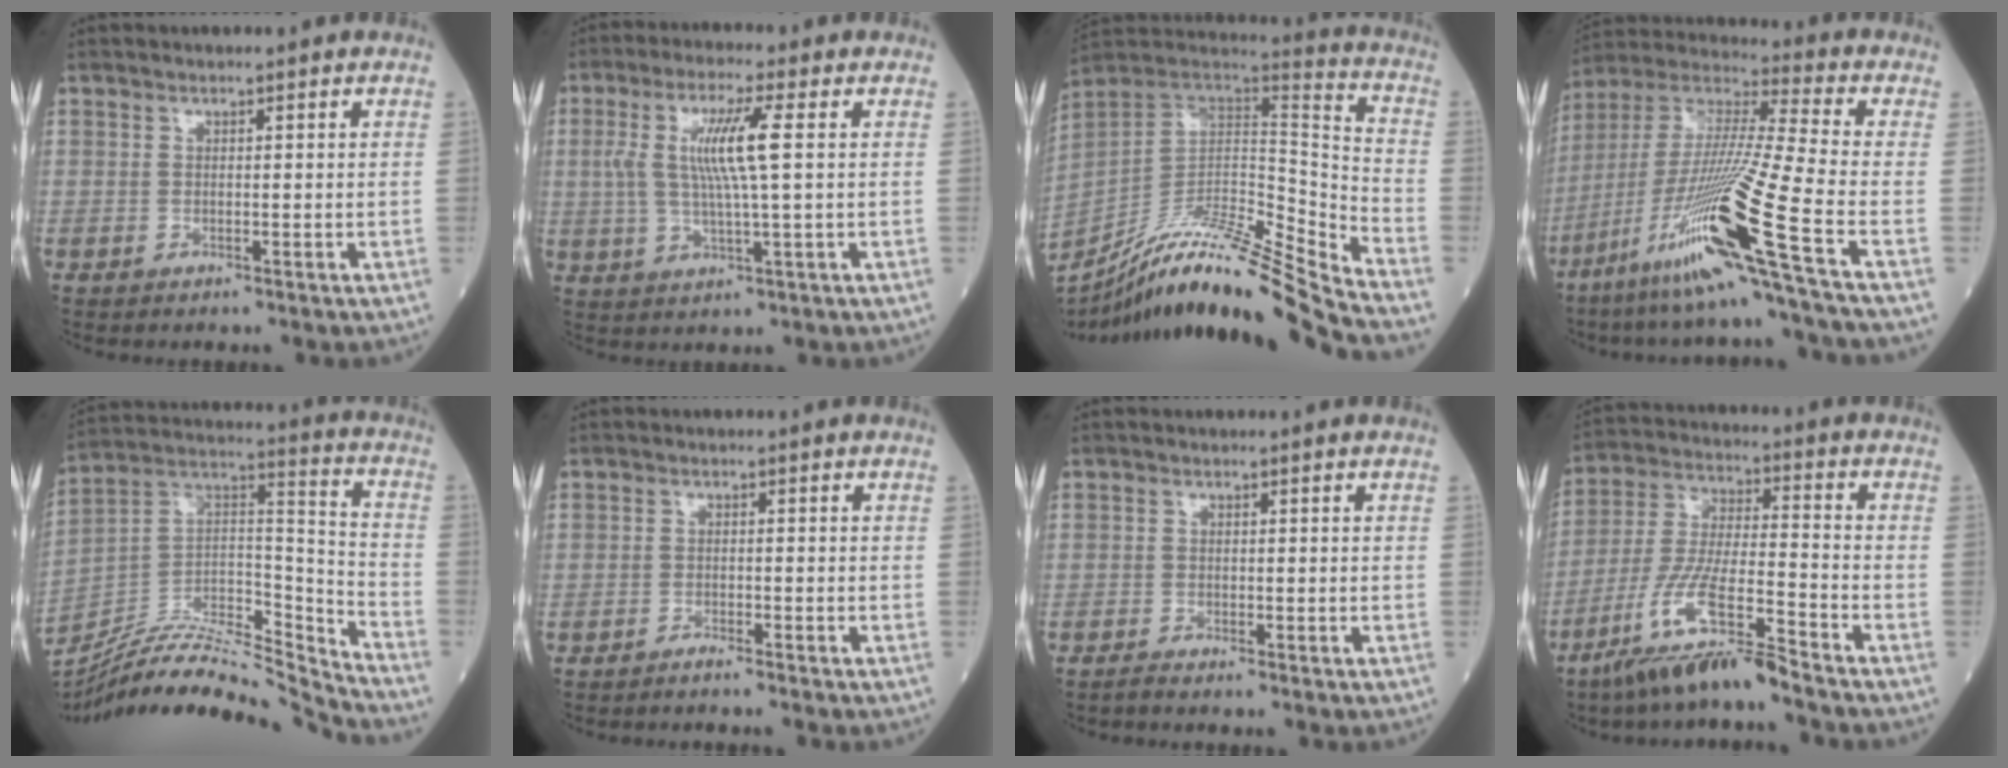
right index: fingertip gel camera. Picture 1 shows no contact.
{"total": 8.8, "force": [1.4, 0.3, 8.7], "torque": [-0.184, 0.006, 0.027]}
{"total": 24.1, "force": [-21.2, -2.1, 11.3], "torque": [-0.180, -0.018, -0.355]}
{"total": 21.1, "force": [-10.7, -2.3, 18.0], "torque": [-0.380, -0.038, -0.206]}
{"total": 21.7, "force": [-20.9, 0.5, 5.9], "torque": [-0.119, 0.034, -0.354]}
{"total": 2.0, "force": [-1.8, -0.4, 0.6], "torque": [-0.007, 0.003, -0.026]}
{"total": 1.0, "force": [-0.9, -0.2, 0.3], "torque": [-0.011, -0.002, -0.021]}
{"total": 12.4, "force": [-9.0, -0.1, 8.5], "torque": [-0.176, -0.028, -0.175]}